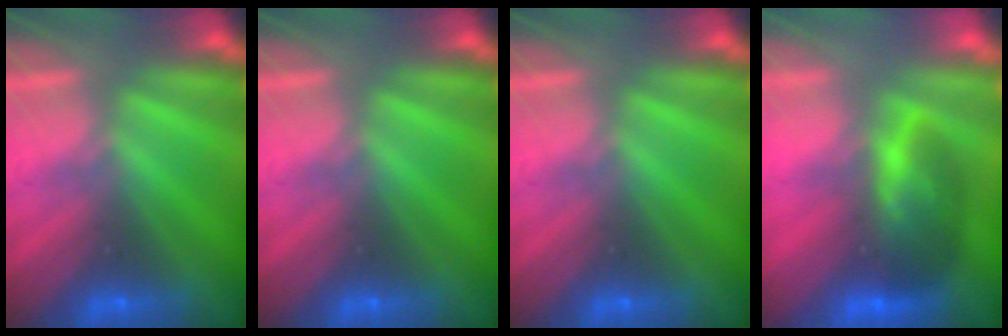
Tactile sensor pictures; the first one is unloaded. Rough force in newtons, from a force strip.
{"total": 0.0}
{"total": 0.0}
{"total": 9.0}